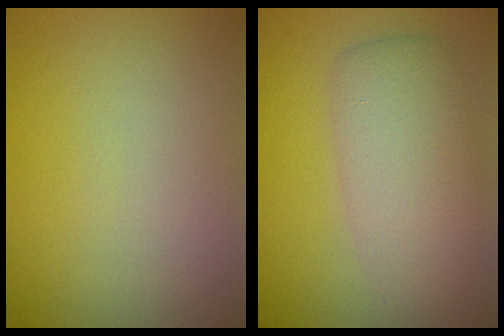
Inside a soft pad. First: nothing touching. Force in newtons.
{"total": 5.7, "press": 5.7, "slide": 0.2}